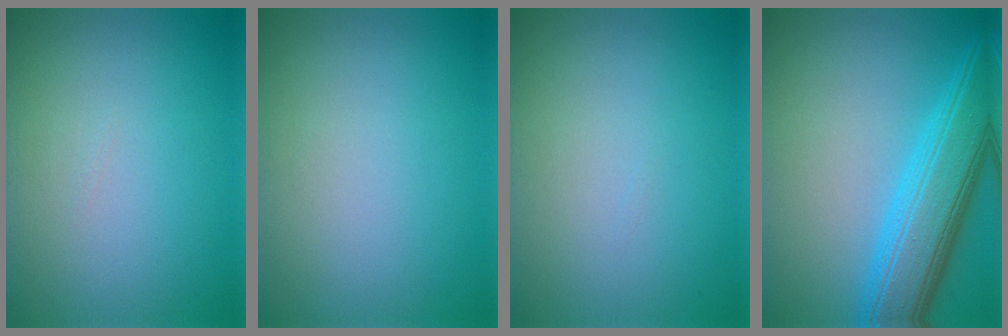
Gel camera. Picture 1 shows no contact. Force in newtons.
{"total": 0.0}
{"total": 0.0}
{"total": 7.9, "press": 7.9, "slide": 0.3}